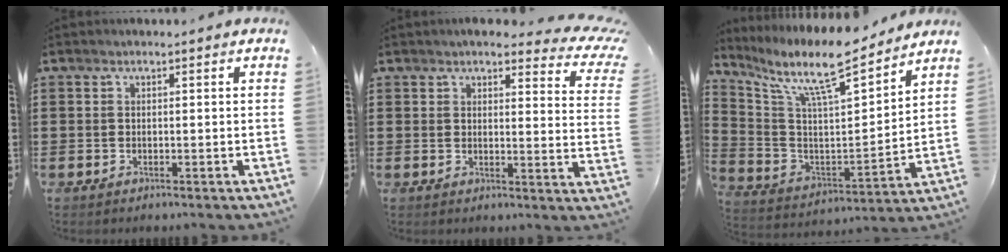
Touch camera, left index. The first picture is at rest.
{"total": 4.6, "force": [4.1, 0.6, 2.1], "torque": [-0.041, -0.021, 0.068]}
{"total": 11.1, "force": [9.0, 1.6, 6.4], "torque": [-0.152, -0.061, 0.149]}